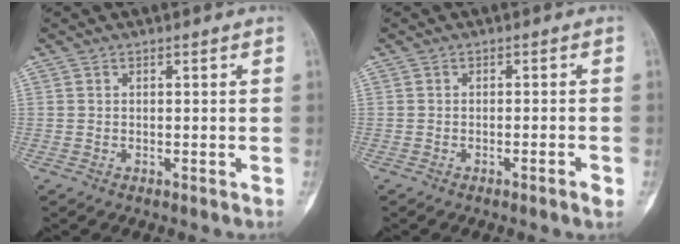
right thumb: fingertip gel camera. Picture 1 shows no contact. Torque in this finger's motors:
{"motor_torque": [-0.32, -0.38, -0.16, -0.21, -0.04]}